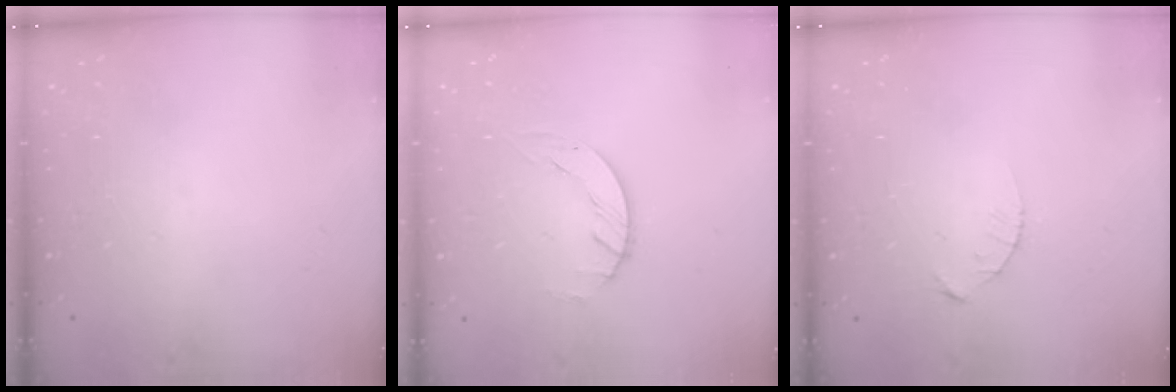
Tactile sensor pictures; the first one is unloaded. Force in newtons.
{"total": 1.5, "press": 1.5, "slide": 0.2}
{"total": 2.1, "press": 2.1, "slide": 0.3}